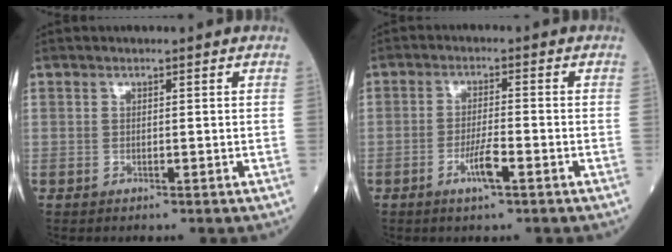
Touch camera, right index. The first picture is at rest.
{"total": 4.0, "force": [-2.0, 0.3, 3.5], "torque": [-0.067, -0.004, -0.038]}